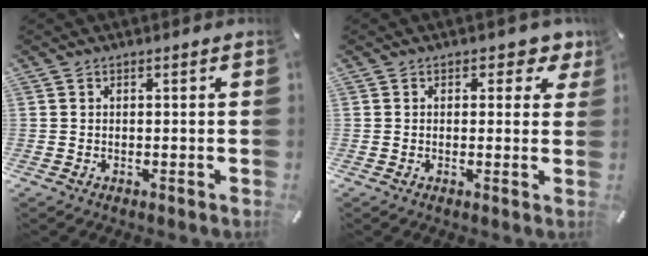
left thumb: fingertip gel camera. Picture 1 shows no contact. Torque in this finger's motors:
{"motor_torque": [0.10, -0.02, 0.04, 0.05, 0.05]}